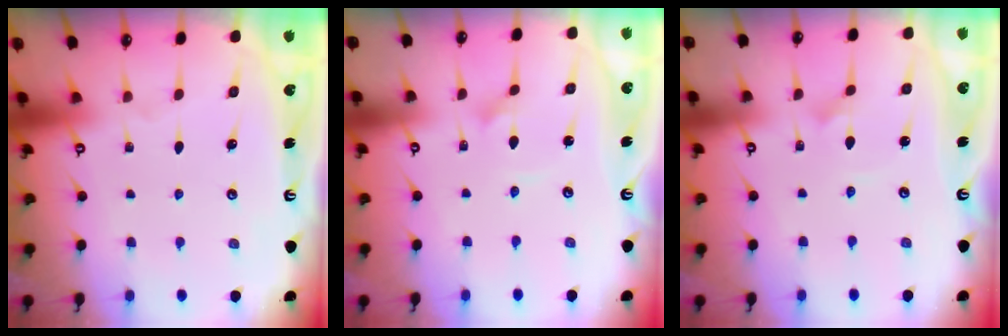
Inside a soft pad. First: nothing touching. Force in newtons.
{"total": 1.6, "press": 1.6, "slide": 0.2}
{"total": 1.6, "press": 1.6, "slide": 0.1}